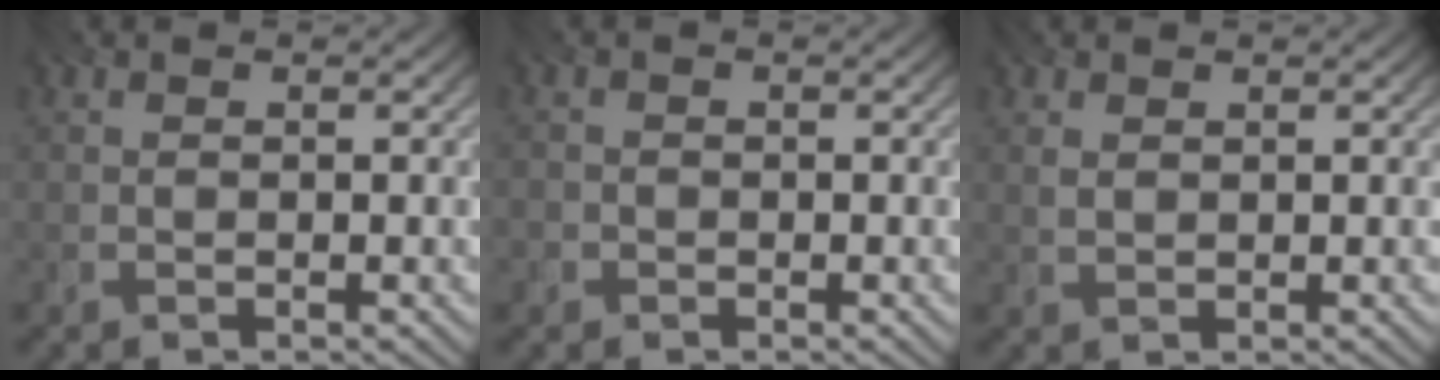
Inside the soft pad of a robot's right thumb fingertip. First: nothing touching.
{"total": 1.3, "force": [-1.0, 0.7, -0.4], "torque": [0.013, -0.005, -0.027]}
{"total": 2.0, "force": [1.2, 1.1, 1.2], "torque": [-0.028, -0.001, 0.025]}